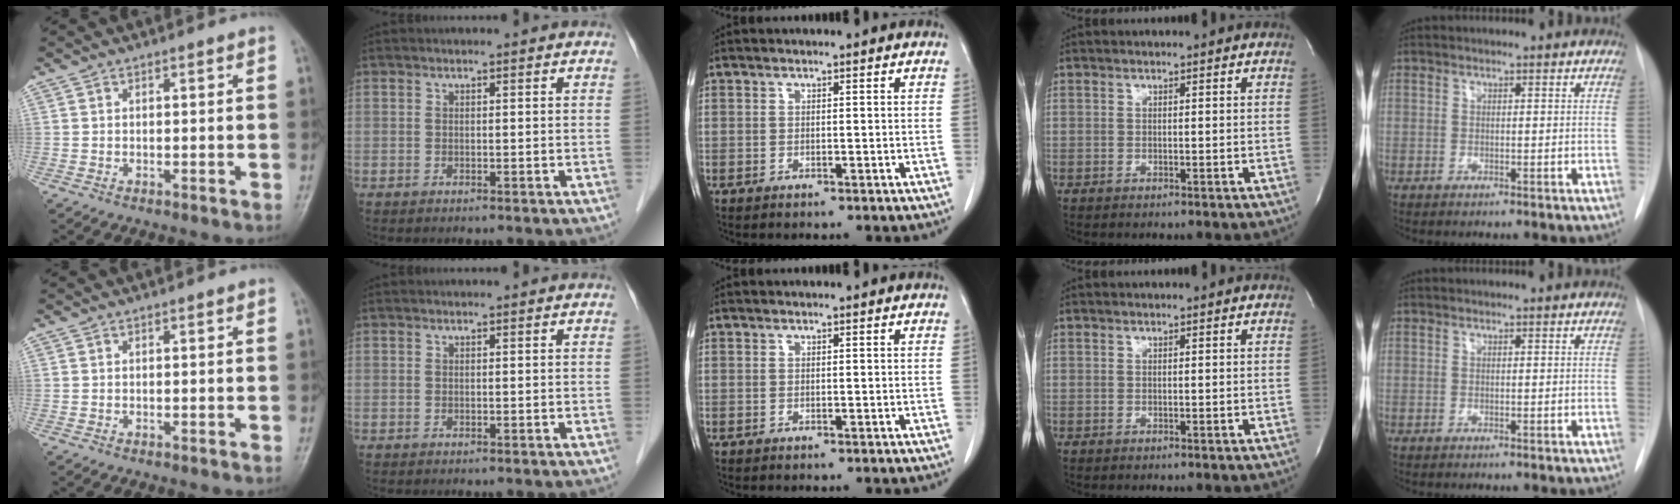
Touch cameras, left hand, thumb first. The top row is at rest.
{}